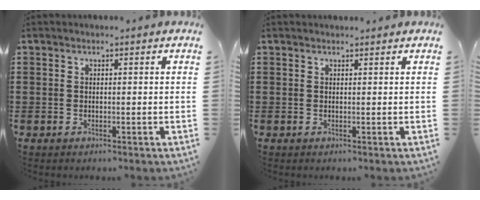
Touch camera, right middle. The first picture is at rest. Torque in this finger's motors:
{"motor_torque": [-0.02, -0.02, 0.00, -0.01]}